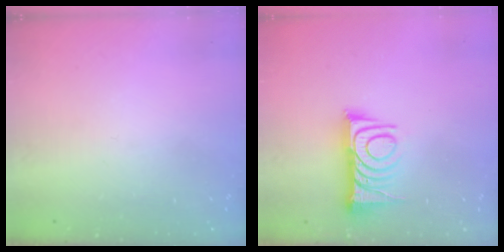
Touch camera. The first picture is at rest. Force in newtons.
{"total": 12.5, "press": 12.5, "slide": 0.9}